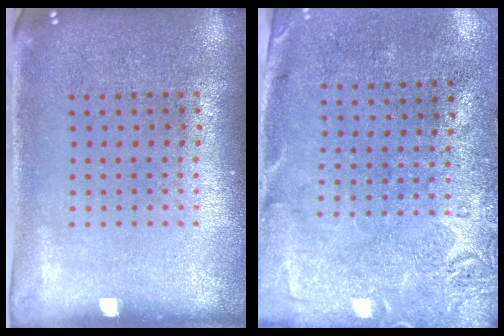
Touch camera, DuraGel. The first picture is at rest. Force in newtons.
{"total": 2.8, "press": 2.2, "slide": 1.7}